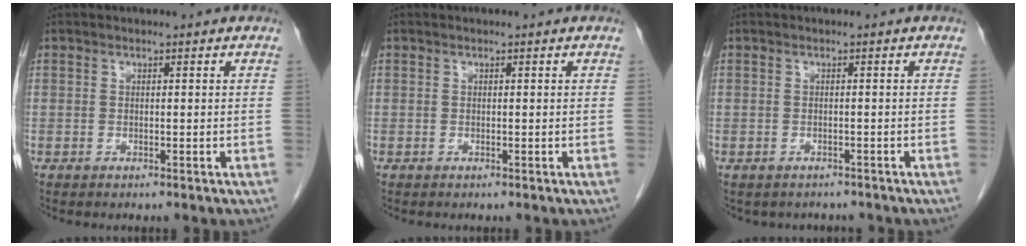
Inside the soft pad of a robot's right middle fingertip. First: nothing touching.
{"total": 0.0}
{"total": 3.4, "force": [-2.9, 1.8, 0.3], "torque": [-0.005, 0.007, -0.035]}